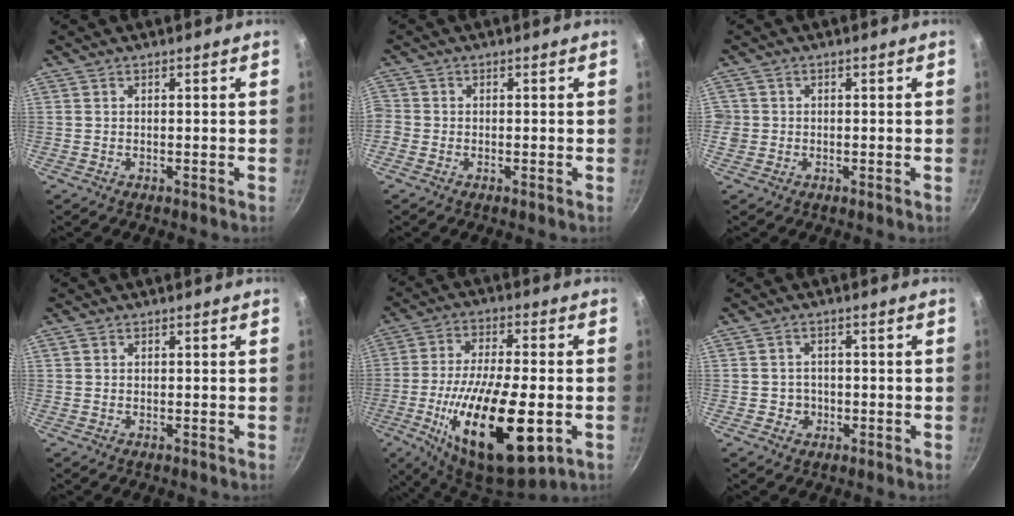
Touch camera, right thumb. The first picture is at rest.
{"total": 2.0, "force": [-0.8, 1.8, 0.5], "torque": [-0.010, 0.002, -0.023]}
{"total": 2.3, "force": [-0.3, 2.2, 0.5], "torque": [0.000, 0.007, -0.006]}
{"total": 0.7, "force": [0.2, 0.6, 0.2], "torque": [-0.003, 0.003, 0.003]}
{"total": 23.2, "force": [-6.6, 8.6, 20.5], "torque": [-0.353, 0.005, -0.110]}
{"total": 2.9, "force": [-0.8, 2.7, 0.6], "torque": [0.011, 0.006, -0.013]}